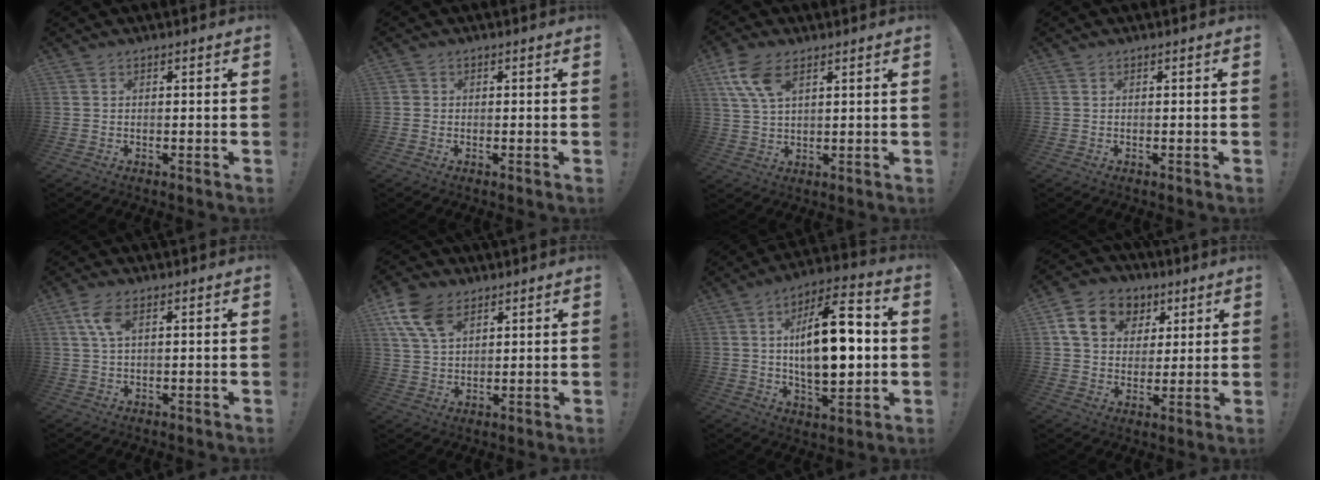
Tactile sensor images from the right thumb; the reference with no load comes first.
{"total": 1.1, "force": [0.0, 1.1, 0.2], "torque": [-0.006, 0.004, 0.000]}
{"total": 10.1, "force": [5.1, 5.5, 6.8], "torque": [-0.125, -0.012, 0.098]}
{"total": 0.0}
{"total": 5.2, "force": [2.1, 2.2, 4.2], "torque": [-0.078, 0.001, 0.037]}
{"total": 12.0, "force": [6.5, 7.5, 6.7], "torque": [-0.125, -0.018, 0.125]}
{"total": 20.1, "force": [1.1, 9.0, 18.0], "torque": [-0.293, 0.001, 0.011]}
{"total": 13.7, "force": [6.0, 10.8, 6.1], "torque": [-0.090, -0.019, 0.120]}